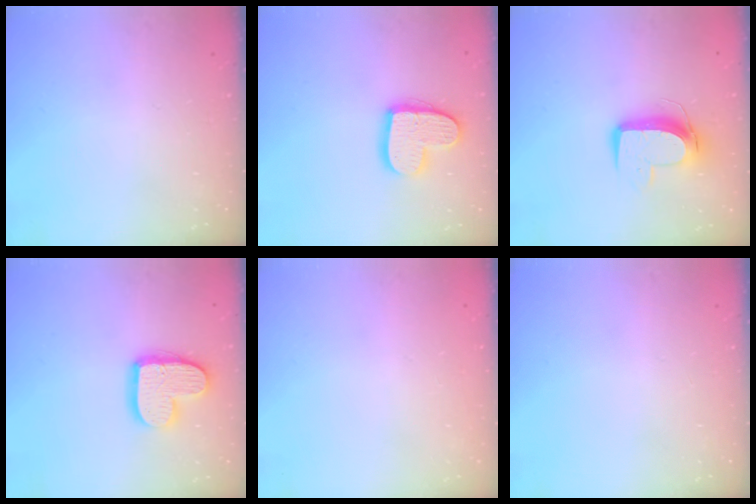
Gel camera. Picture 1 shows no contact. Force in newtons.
{"total": 13.2, "press": 13.1, "slide": 0.7}
{"total": 10.6, "press": 10.6, "slide": 0.9}
{"total": 14.4, "press": 14.3, "slide": 1.0}
{"total": 0.0}
{"total": 0.0}